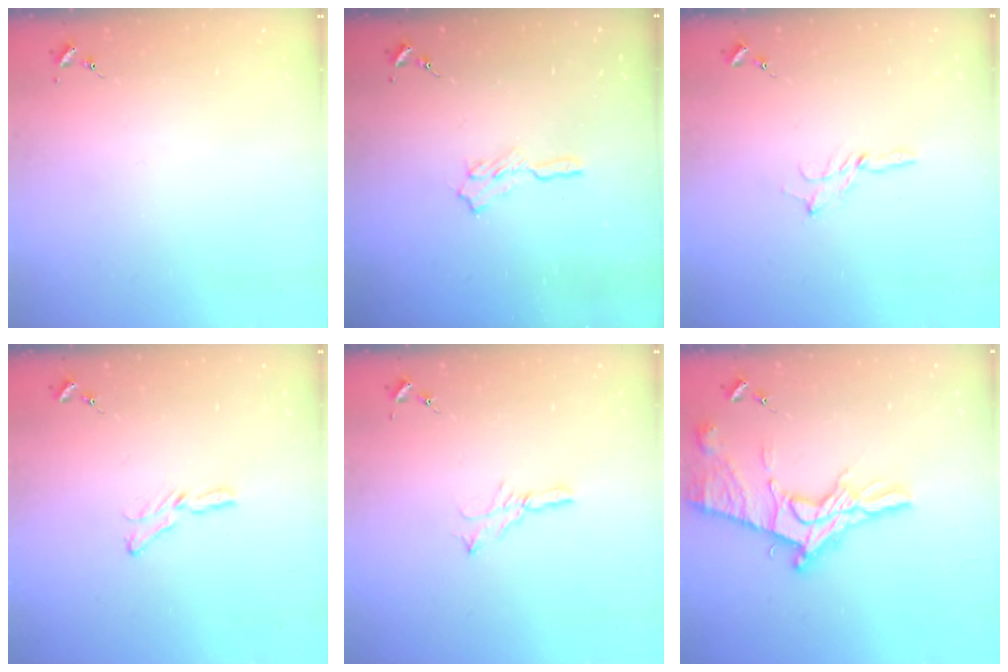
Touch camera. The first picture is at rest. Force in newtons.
{"total": 6.9, "press": 6.9, "slide": 0.6}
{"total": 2.7, "press": 2.7, "slide": 0.3}
{"total": 5.4, "press": 5.4, "slide": 0.2}
{"total": 5.3, "press": 5.3, "slide": 0.5}
{"total": 18.5, "press": 18.4, "slide": 1.5}